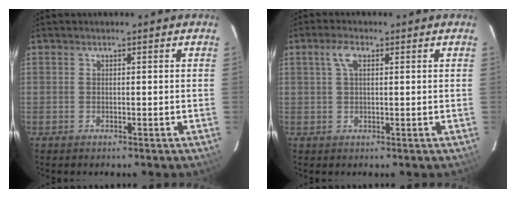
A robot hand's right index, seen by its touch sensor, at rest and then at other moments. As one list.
[{"total": 3.1, "force": [1.1, 1.3, 2.6], "torque": [-0.054, 0.009, 0.022]}]